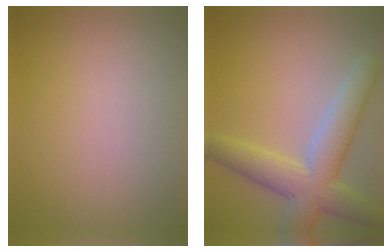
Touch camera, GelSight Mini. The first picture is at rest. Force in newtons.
{"total": 6.8, "press": 6.8, "slide": 0.3}